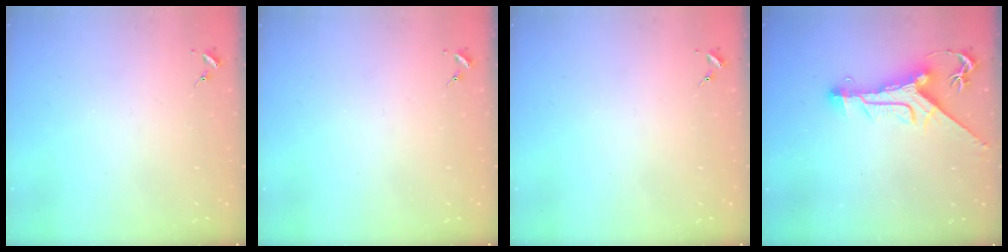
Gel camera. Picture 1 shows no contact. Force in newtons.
{"total": 0.0}
{"total": 0.0}
{"total": 10.3, "press": 10.3, "slide": 1.1}